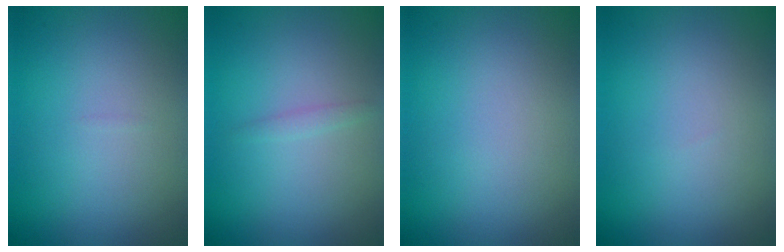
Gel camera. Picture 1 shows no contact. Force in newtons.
{"total": 0.8, "press": 0.8, "slide": 0.0}
{"total": 0.0}
{"total": 0.0}